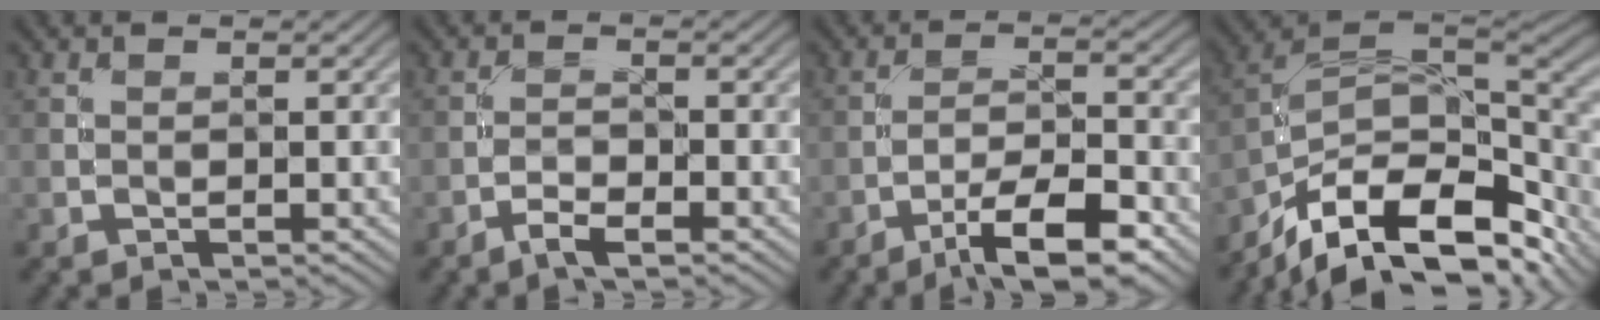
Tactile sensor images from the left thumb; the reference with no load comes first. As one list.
[{"total": 2.7, "force": [-2.0, 0.6, 1.7], "torque": [-0.040, 0.002, -0.045]}, {"total": 8.7, "force": [-5.6, 2.3, 6.2], "torque": [-0.101, 0.006, -0.098]}, {"total": 15.7, "force": [-8.9, 7.6, 10.4], "torque": [-0.208, -0.025, -0.147]}]